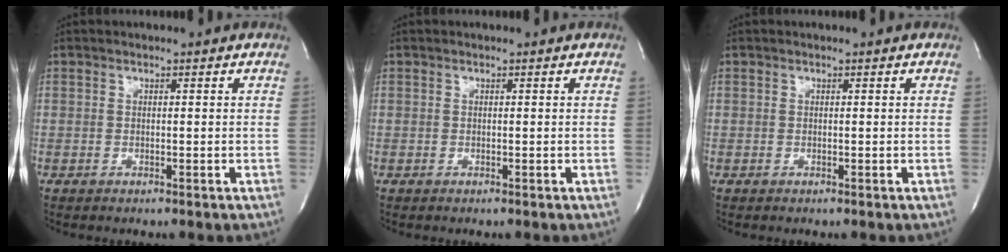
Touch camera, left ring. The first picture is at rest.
{"total": 0.0}
{"total": 0.0}